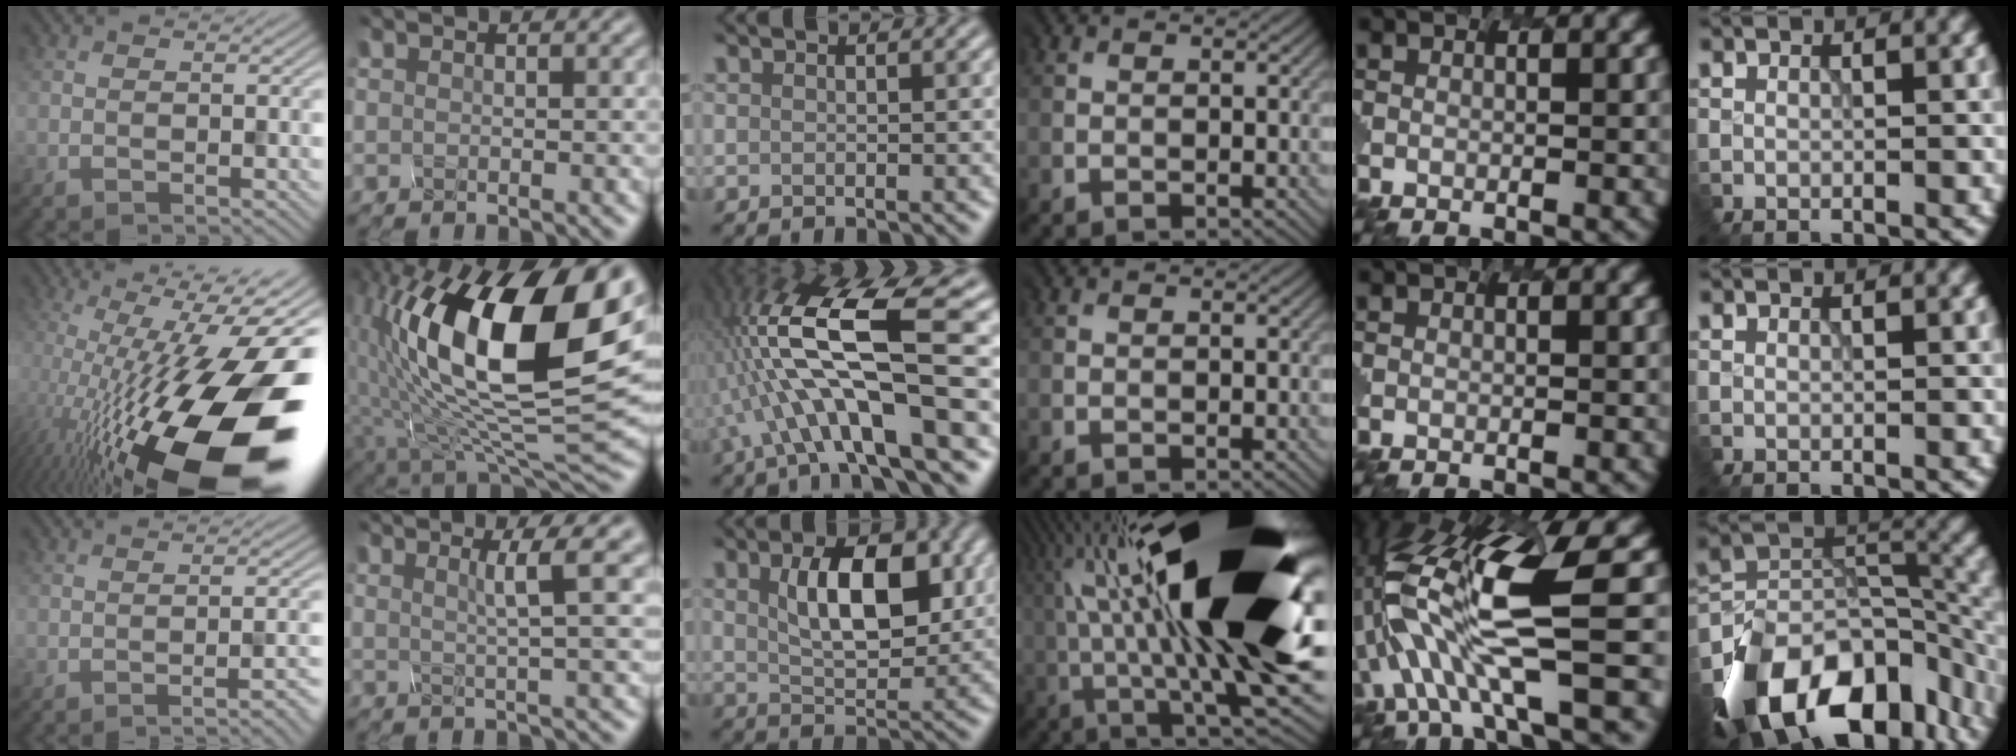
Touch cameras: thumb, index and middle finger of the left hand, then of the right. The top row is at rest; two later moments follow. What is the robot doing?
{"motion": "disassemble", "object": "hinged tin"}